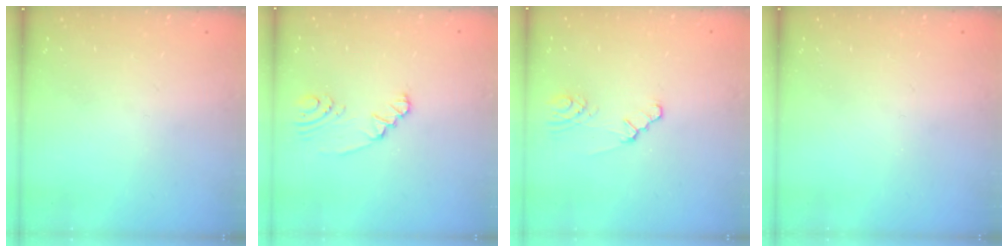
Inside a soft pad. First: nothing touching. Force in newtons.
{"total": 2.6, "press": 2.1, "slide": 1.5}
{"total": 2.2, "press": 2.2, "slide": 0.4}
{"total": 0.0}